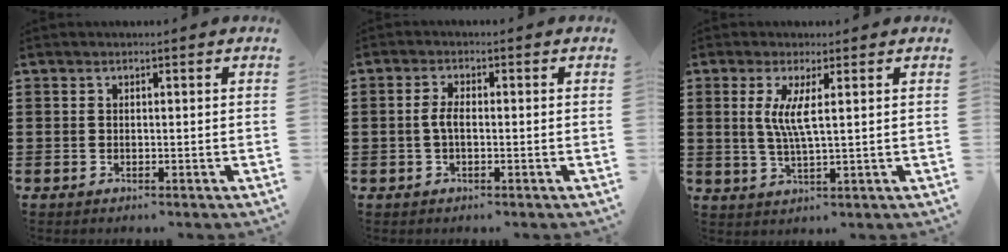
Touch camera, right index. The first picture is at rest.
{"total": 2.4, "force": [-0.4, 0.8, 2.2], "torque": [-0.056, -0.004, -0.013]}
{"total": 4.7, "force": [1.1, 0.2, 4.6], "torque": [-0.091, -0.005, 0.016]}